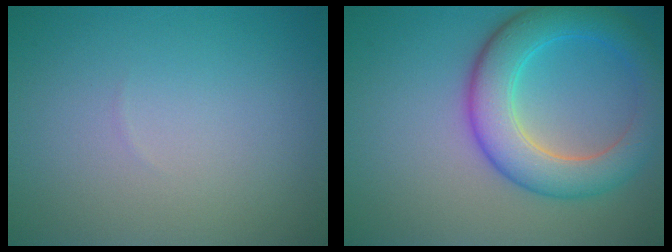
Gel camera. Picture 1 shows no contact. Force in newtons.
{"total": 6.8, "press": 6.8, "slide": 0.3}